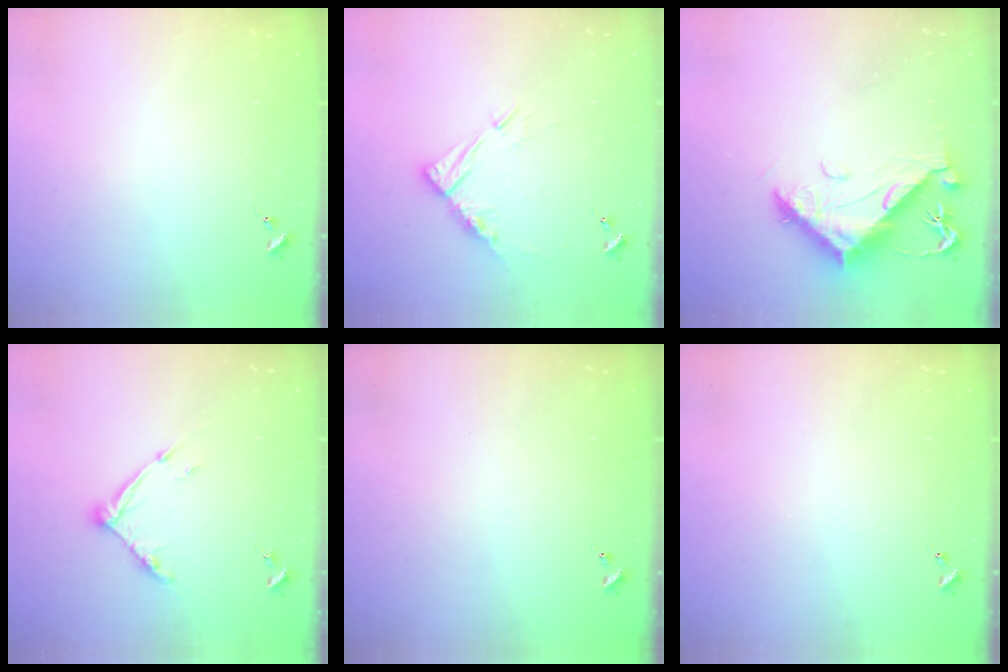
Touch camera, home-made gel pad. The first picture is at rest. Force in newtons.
{"total": 10.2, "press": 10.1, "slide": 0.9}
{"total": 12.3, "press": 12.2, "slide": 1.5}
{"total": 9.0, "press": 9.0, "slide": 0.7}
{"total": 0.0}
{"total": 0.0}